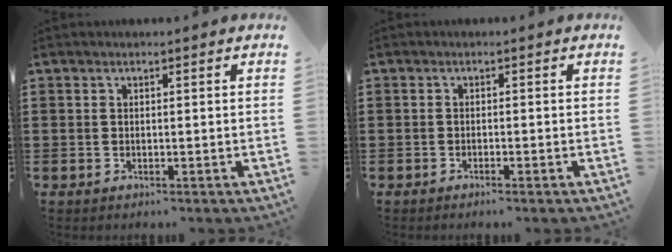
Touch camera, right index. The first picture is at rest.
{"total": 0.8, "force": [-0.7, -0.1, 0.4], "torque": [-0.009, -0.003, -0.013]}